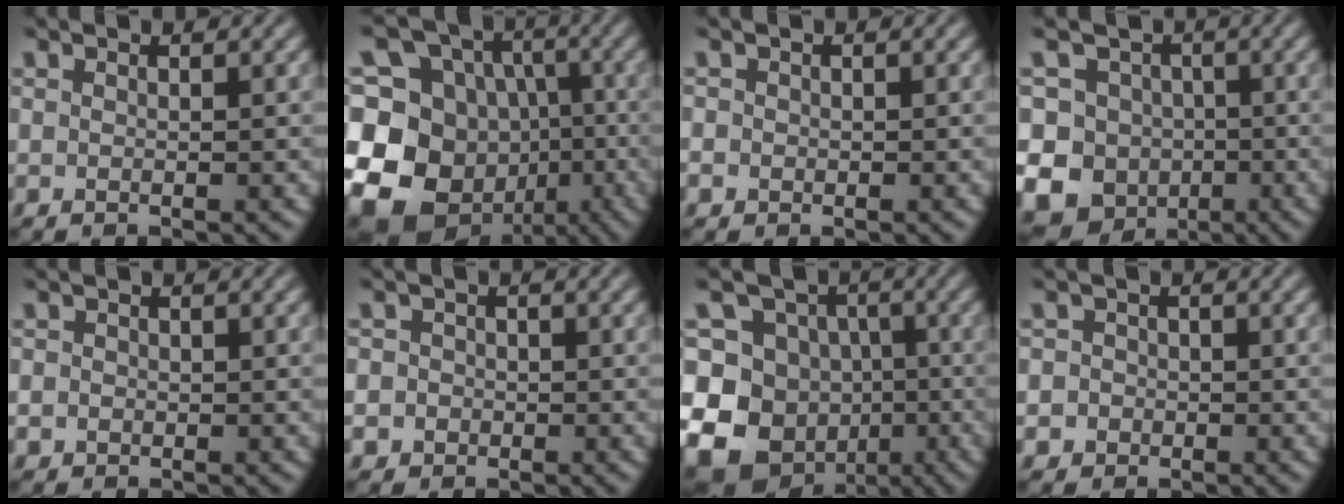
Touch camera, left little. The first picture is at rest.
{"total": 15.7, "force": [-5.0, 13.3, 6.6], "torque": [-0.172, -0.008, -0.091]}
{"total": 0.9, "force": [-0.2, 0.9, 0.2], "torque": [0.006, -0.005, -0.004]}
{"total": 12.7, "force": [-3.5, 11.5, 4.2], "torque": [-0.086, -0.007, -0.084]}
{"total": 1.0, "force": [-0.1, 0.9, 0.2], "torque": [0.006, -0.004, -0.006]}
{"total": 2.9, "force": [-0.5, 2.8, 0.8], "torque": [0.015, 0.014, -0.037]}
{"total": 16.2, "force": [-5.5, 14.4, 5.1], "torque": [-0.134, -0.017, -0.098]}
{"total": 2.4, "force": [-0.4, 2.3, 0.5], "torque": [0.018, 0.014, -0.030]}